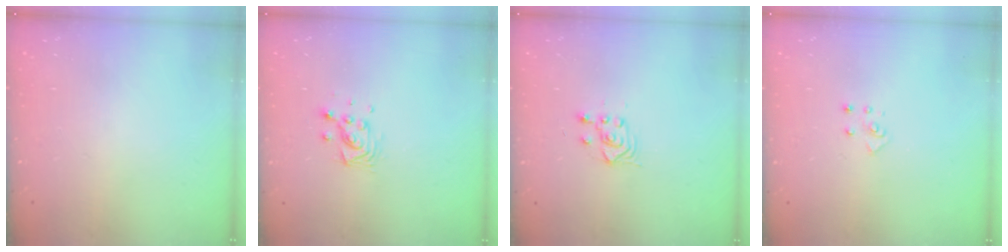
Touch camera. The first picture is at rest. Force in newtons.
{"total": 6.3, "press": 6.3, "slide": 0.3}
{"total": 3.0, "press": 2.6, "slide": 1.3}
{"total": 4.1, "press": 4.1, "slide": 0.4}